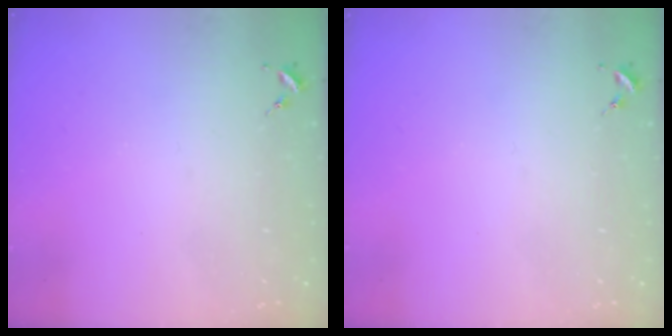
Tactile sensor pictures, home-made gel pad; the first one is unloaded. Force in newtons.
{"total": 0.0}